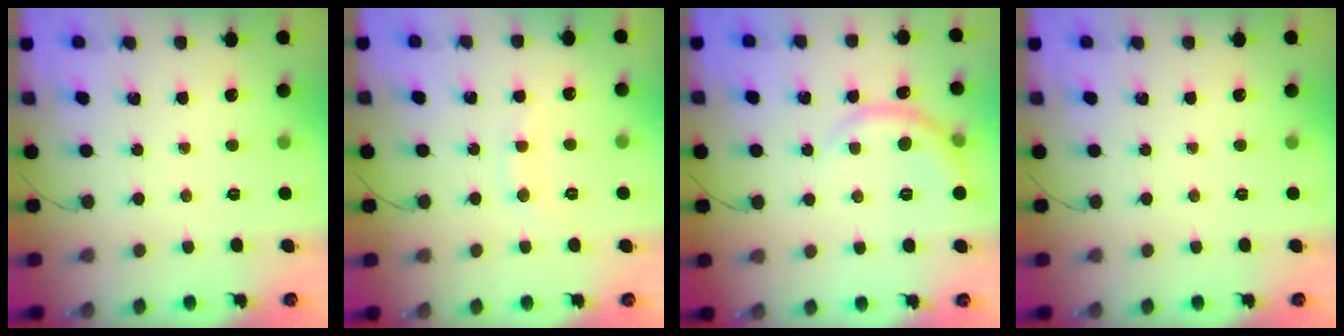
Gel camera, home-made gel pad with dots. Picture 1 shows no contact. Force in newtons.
{"total": 7.1, "press": 6.9, "slide": 1.5}
{"total": 6.8, "press": 6.7, "slide": 1.0}
{"total": 0.0}